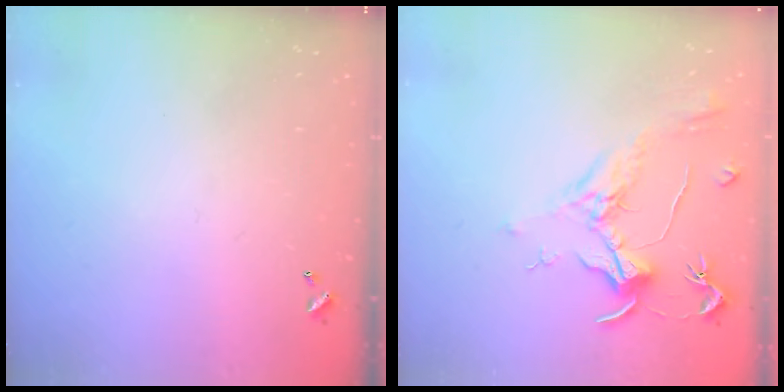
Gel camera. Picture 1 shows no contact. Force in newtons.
{"total": 2.0, "press": 1.8, "slide": 0.8}